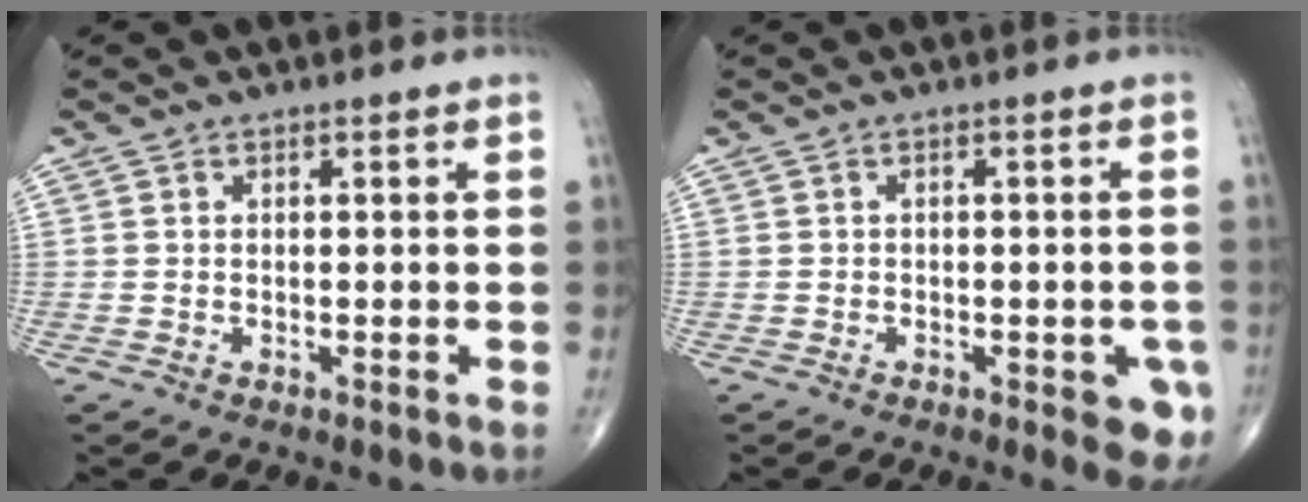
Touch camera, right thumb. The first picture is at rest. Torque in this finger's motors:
{"motor_torque": [1.04, 1.18, 0.37, -0.44, 0.10]}